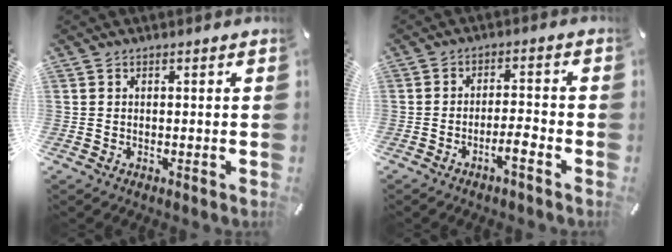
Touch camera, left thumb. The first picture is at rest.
{"total": 4.5, "force": [-2.8, 0.9, 3.4], "torque": [-0.054, 0.011, -0.049]}